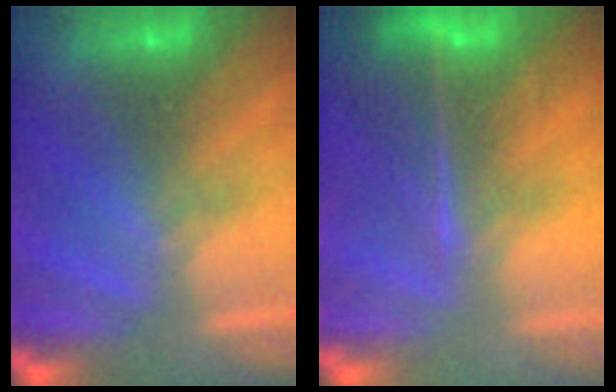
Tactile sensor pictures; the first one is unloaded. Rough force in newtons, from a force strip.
{"total": 7.4}